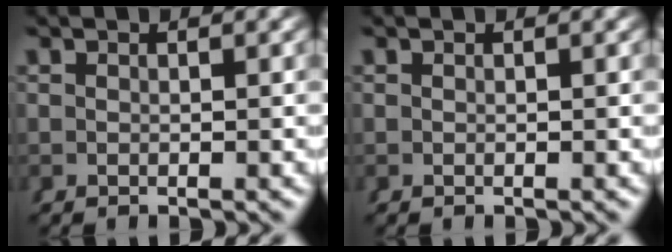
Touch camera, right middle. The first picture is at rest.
{"total": 1.4, "force": [-0.2, -1.3, -0.4], "torque": [0.017, -0.009, 0.006]}